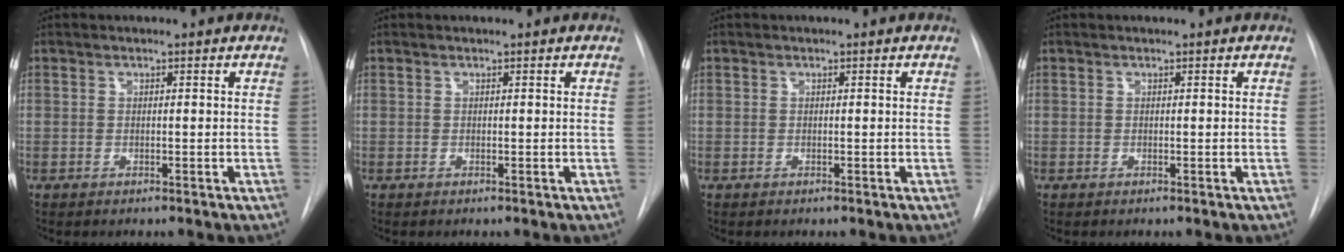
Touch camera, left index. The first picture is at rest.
{"total": 0.0}
{"total": 0.0}
{"total": 0.0}